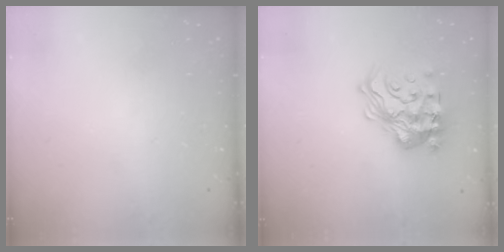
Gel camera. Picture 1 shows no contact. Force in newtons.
{"total": 19.6, "press": 19.4, "slide": 2.5}